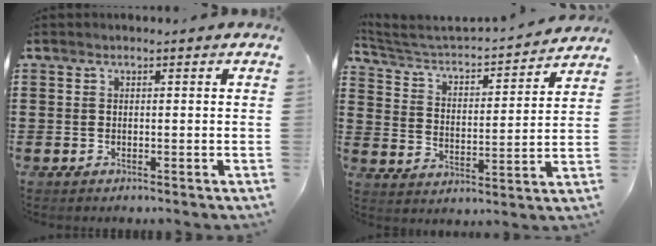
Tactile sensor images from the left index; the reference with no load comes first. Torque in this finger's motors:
{"motor_torque": [0.54, 0.49, 0.00, -0.01]}